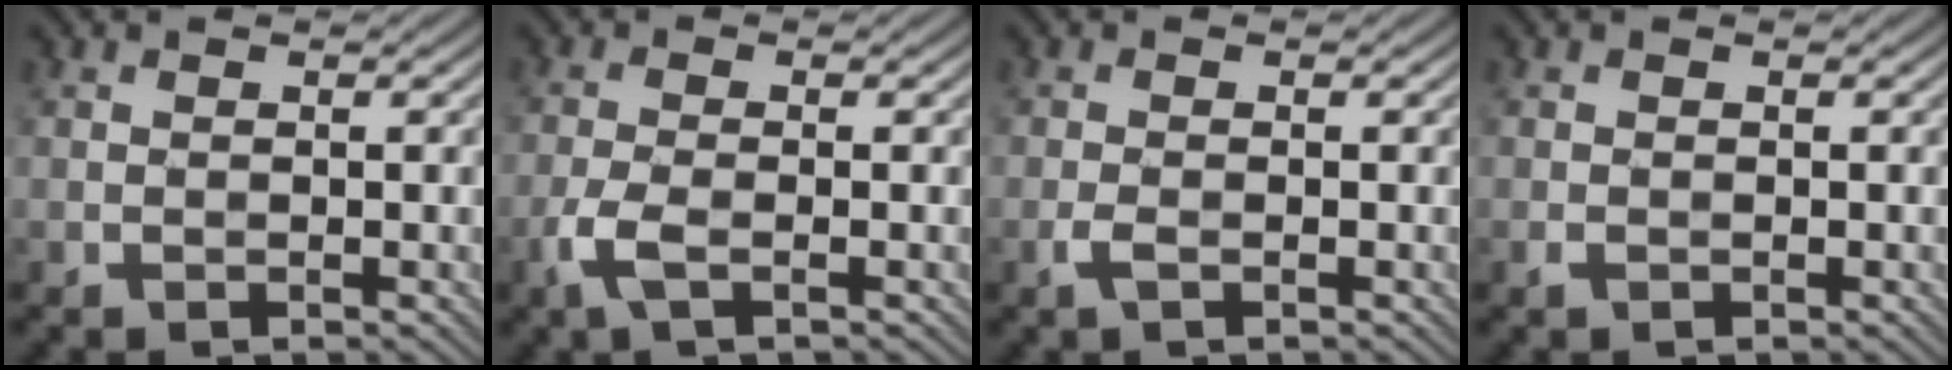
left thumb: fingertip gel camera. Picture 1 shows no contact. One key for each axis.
{"total": 3.3, "fx": -1.6, "fy": 0.9, "fz": 2.7, "tx": -0.071, "ty": 0.000, "tz": -0.039}
{"total": 1.4, "fx": -0.7, "fy": 0.3, "fz": 1.2, "tx": -0.031, "ty": 0.000, "tz": -0.017}
{"total": 0.6, "fx": -0.4, "fy": 0.3, "fz": 0.4, "tx": -0.011, "ty": -0.001, "tz": -0.006}